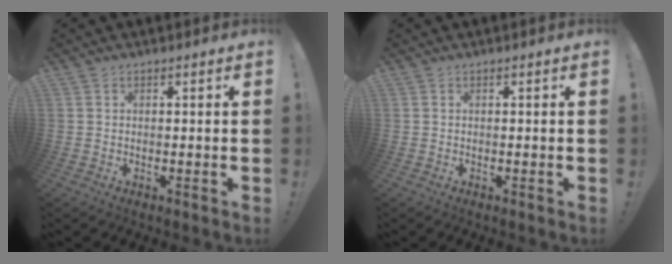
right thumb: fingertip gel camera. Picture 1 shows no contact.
{"total": 0.0}